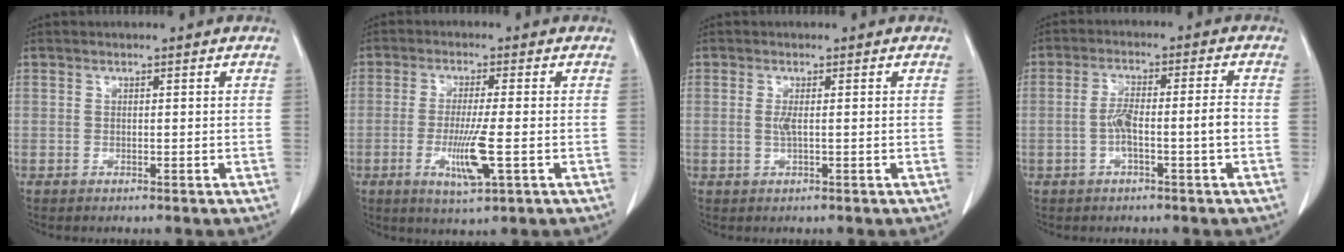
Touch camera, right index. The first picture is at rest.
{"total": 7.1, "force": [-1.9, 0.1, 6.8], "torque": [-0.130, -0.019, -0.033]}
{"total": 1.5, "force": [0.1, 0.1, 1.5], "torque": [-0.037, -0.002, 0.002]}
{"total": 5.8, "force": [-1.4, 0.3, 5.6], "torque": [-0.111, 0.015, -0.023]}